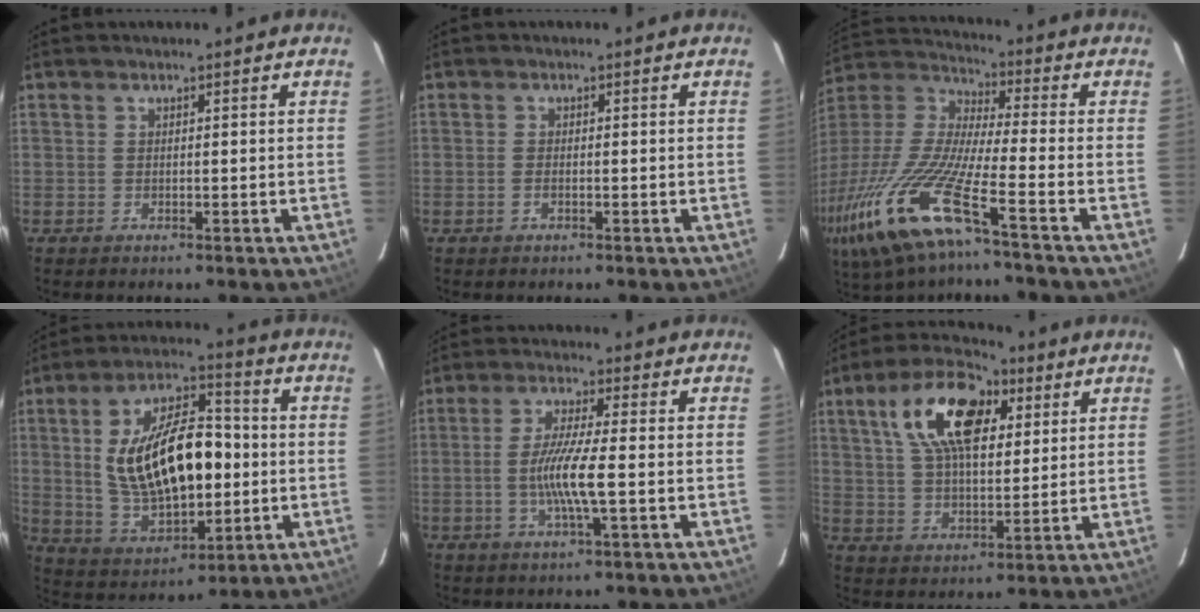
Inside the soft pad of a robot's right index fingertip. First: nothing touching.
{"total": 1.2, "force": [-0.5, 0.6, 1.0], "torque": [-0.023, 0.000, -0.010]}
{"total": 23.9, "force": [-14.2, 3.6, 18.9], "torque": [-0.378, -0.066, -0.268]}
{"total": 21.2, "force": [0.5, 10.6, 18.3], "torque": [-0.348, 0.009, 0.031]}
{"total": 8.1, "force": [-1.6, 0.3, 7.9], "torque": [-0.150, -0.009, -0.032]}
{"total": 16.7, "force": [6.7, 8.5, 12.7], "torque": [-0.235, 0.031, 0.117]}